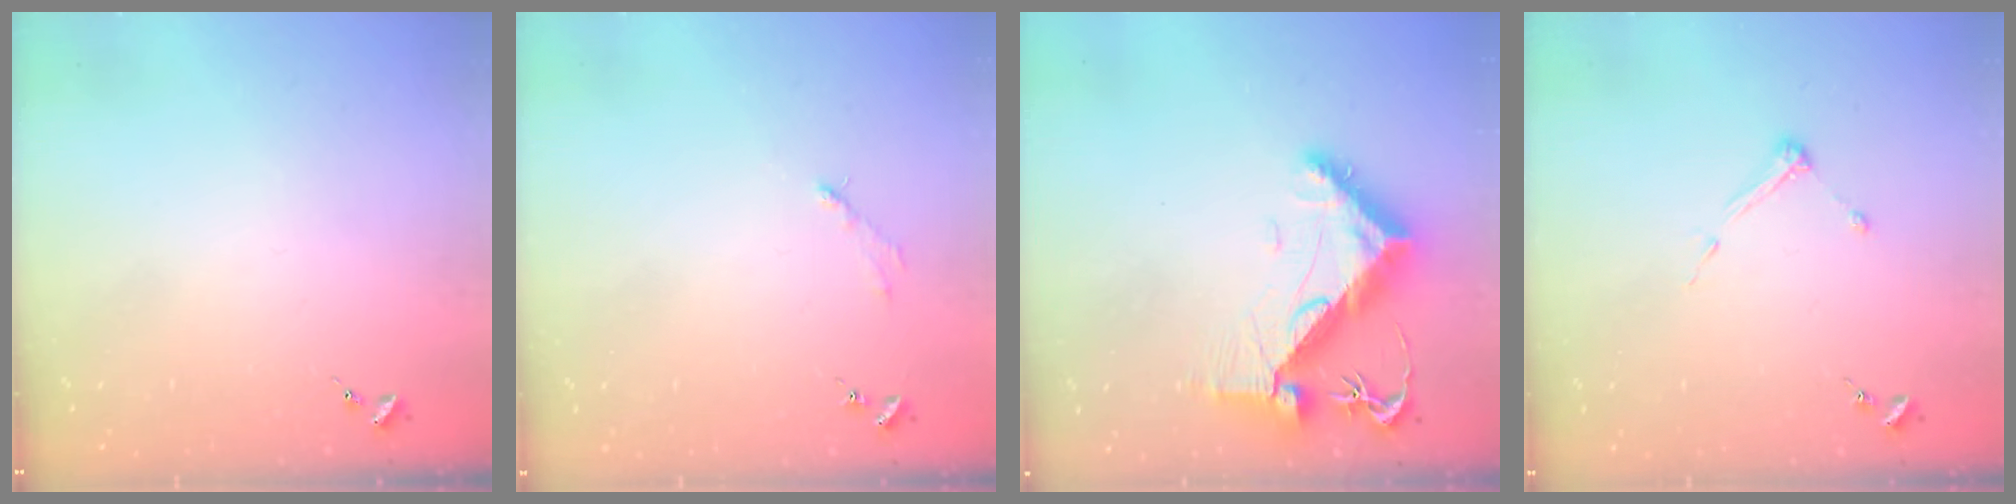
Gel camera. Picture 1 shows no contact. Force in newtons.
{"total": 2.6, "press": 2.6, "slide": 0.3}
{"total": 10.8, "press": 10.8, "slide": 1.3}
{"total": 4.4, "press": 4.3, "slide": 0.5}